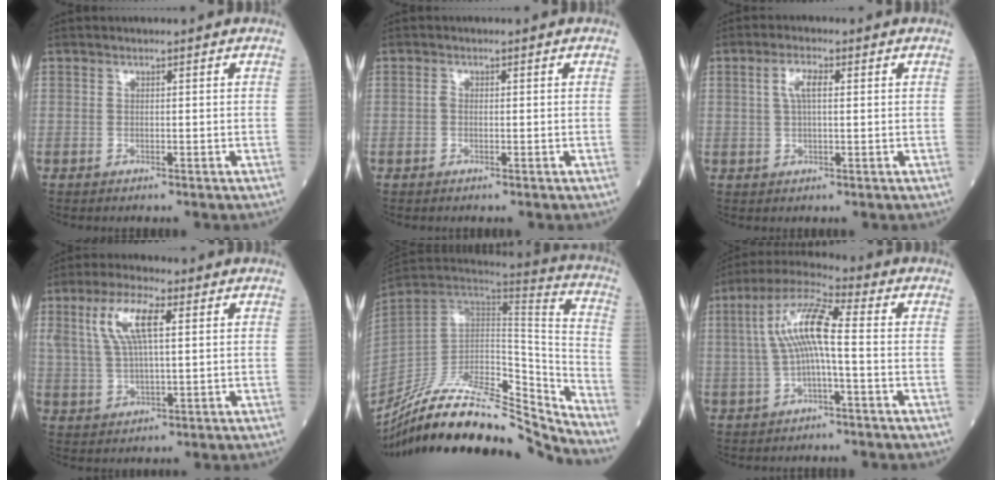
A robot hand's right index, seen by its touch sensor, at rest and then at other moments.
{"total": 0.6, "force": [-0.1, 0.4, 0.4], "torque": [-0.007, 0.003, -0.007]}
{"total": 3.5, "force": [1.0, 1.0, 3.2], "torque": [-0.067, 0.009, 0.020]}
{"total": 8.9, "force": [3.1, 2.5, 8.0], "torque": [-0.173, 0.017, 0.063]}
{"total": 27.4, "force": [-24.7, 4.0, 11.1], "torque": [-0.171, -0.008, -0.396]}
{"total": 9.6, "force": [0.3, 1.4, 9.5], "torque": [-0.193, 0.028, 0.001]}